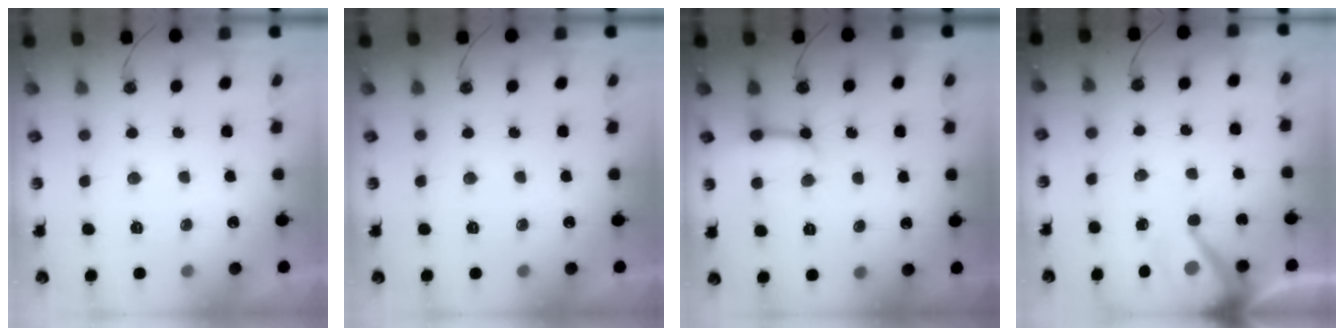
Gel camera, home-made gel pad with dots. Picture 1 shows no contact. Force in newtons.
{"total": 0.0}
{"total": 7.2, "press": 7.2, "slide": 0.7}
{"total": 8.7, "press": 8.7, "slide": 0.7}